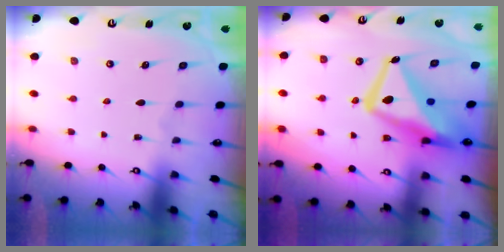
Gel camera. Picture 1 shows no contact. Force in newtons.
{"total": 16.5, "press": 16.4, "slide": 1.7}